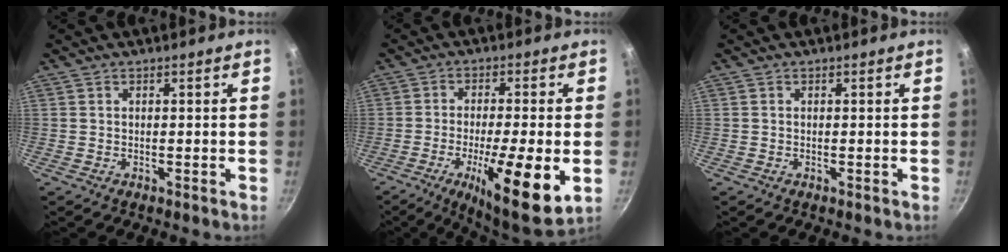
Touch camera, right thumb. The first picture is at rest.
{"total": 15.9, "force": [-4.5, 3.6, 14.9], "torque": [-0.229, 0.002, -0.069]}
{"total": 0.0}